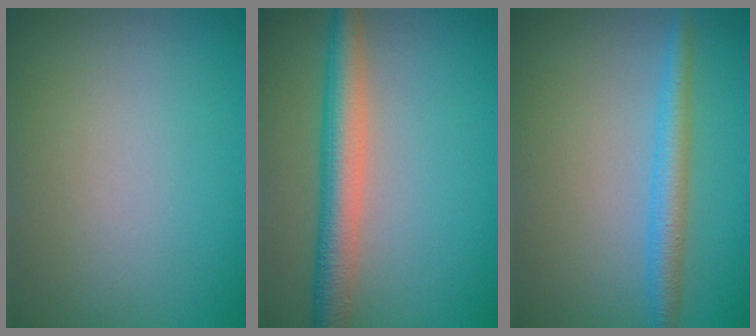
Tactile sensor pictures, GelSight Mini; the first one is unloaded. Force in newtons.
{"total": 5.0, "press": 5.0, "slide": 0.1}
{"total": 2.7, "press": 2.7, "slide": 0.1}